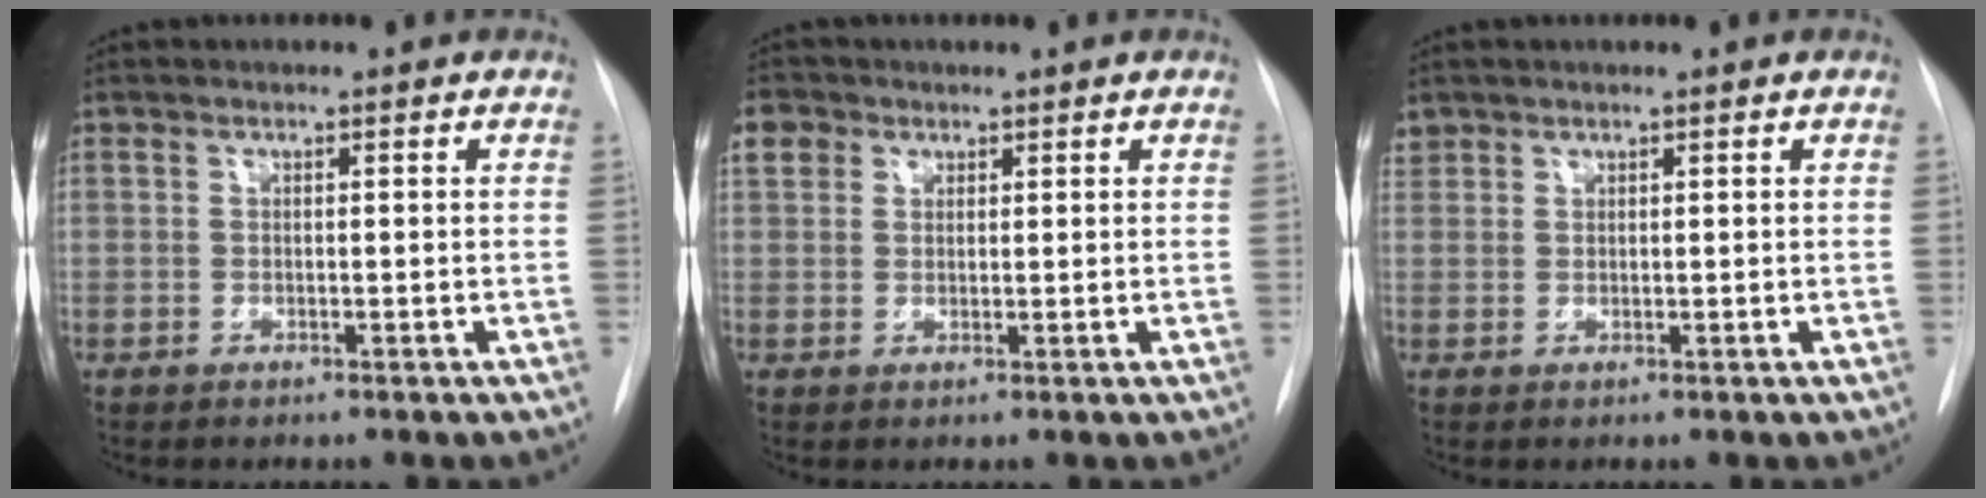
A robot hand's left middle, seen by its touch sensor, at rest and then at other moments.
{"total": 3.3, "force": [1.7, 2.7, 0.9], "torque": [-0.016, 0.011, 0.033]}
{"total": 1.6, "force": [1.2, 1.0, 0.0], "torque": [0.002, 0.013, 0.023]}